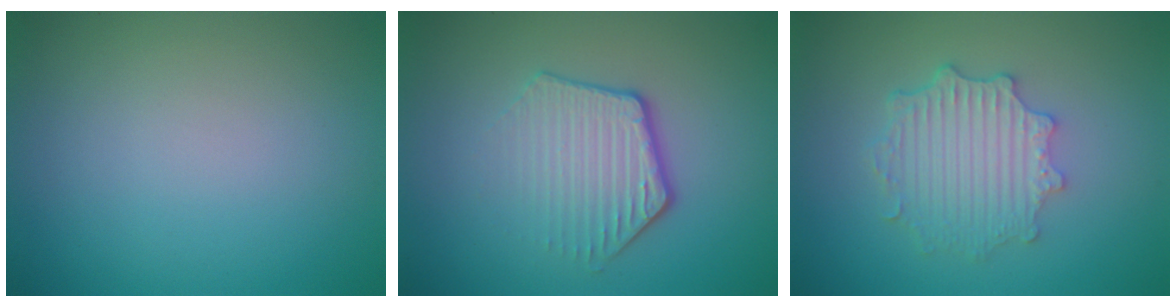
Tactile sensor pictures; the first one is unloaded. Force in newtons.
{"total": 3.8, "press": 2.9, "slide": 2.5}
{"total": 4.3, "press": 3.5, "slide": 2.4}